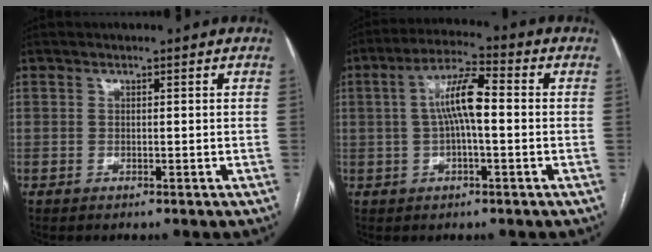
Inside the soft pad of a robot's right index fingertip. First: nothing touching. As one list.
[{"total": 8.0, "force": [0.3, 1.6, 7.9], "torque": [-0.149, 0.025, 0.003]}]